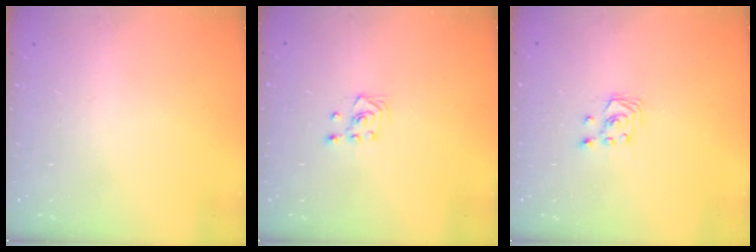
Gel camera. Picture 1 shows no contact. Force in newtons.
{"total": 3.0, "press": 2.6, "slide": 1.5}
{"total": 2.9, "press": 2.8, "slide": 0.3}